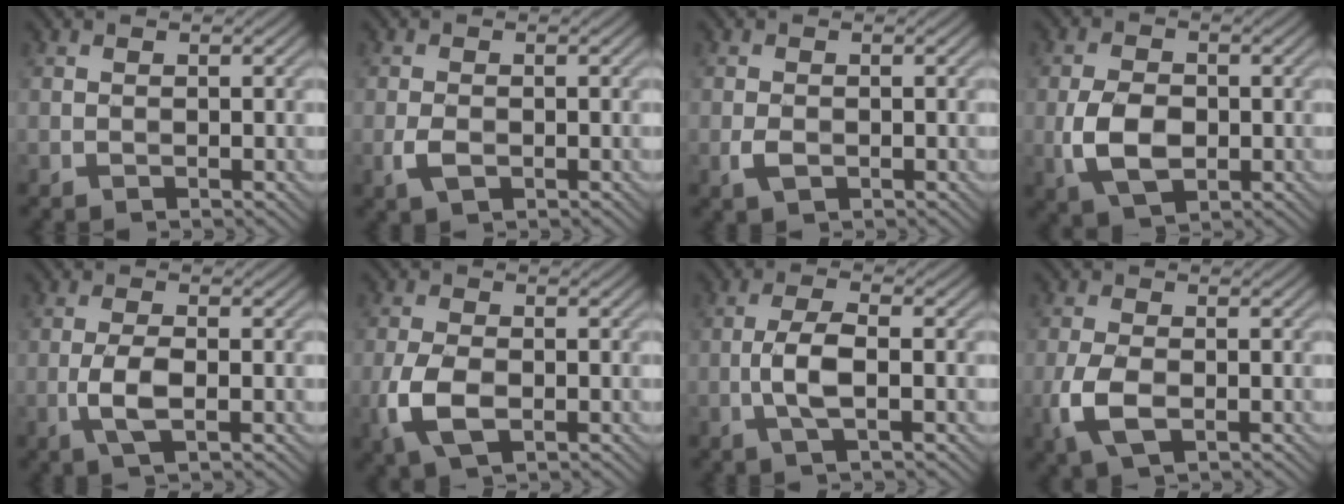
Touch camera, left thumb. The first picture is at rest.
{"total": 2.3, "force": [-0.8, 1.3, 1.7], "torque": [-0.042, -0.004, -0.015]}
{"total": 1.7, "force": [-0.6, 1.0, 1.3], "torque": [-0.031, -0.003, -0.011]}
{"total": 6.3, "force": [-1.2, 4.0, 4.7], "torque": [-0.108, -0.009, -0.023]}
{"total": 4.0, "force": [-1.1, 1.4, 3.6], "torque": [-0.083, -0.004, -0.025]}
{"total": 5.9, "force": [-1.9, 3.2, 4.6], "torque": [-0.111, -0.007, -0.040]}
{"total": 4.5, "force": [-1.0, 1.4, 4.2], "torque": [-0.093, 0.005, -0.025]}
{"total": 5.2, "force": [-1.7, 2.7, 4.1], "torque": [-0.101, -0.008, -0.036]}